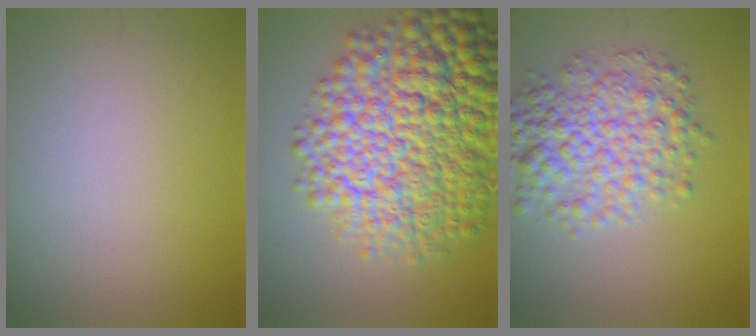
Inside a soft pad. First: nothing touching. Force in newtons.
{"total": 13.8, "press": 13.7, "slide": 0.3}
{"total": 6.2, "press": 6.2, "slide": 0.1}